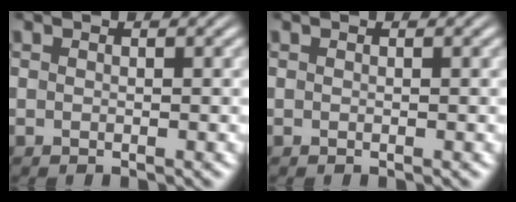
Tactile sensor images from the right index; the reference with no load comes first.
{"total": 0.0}